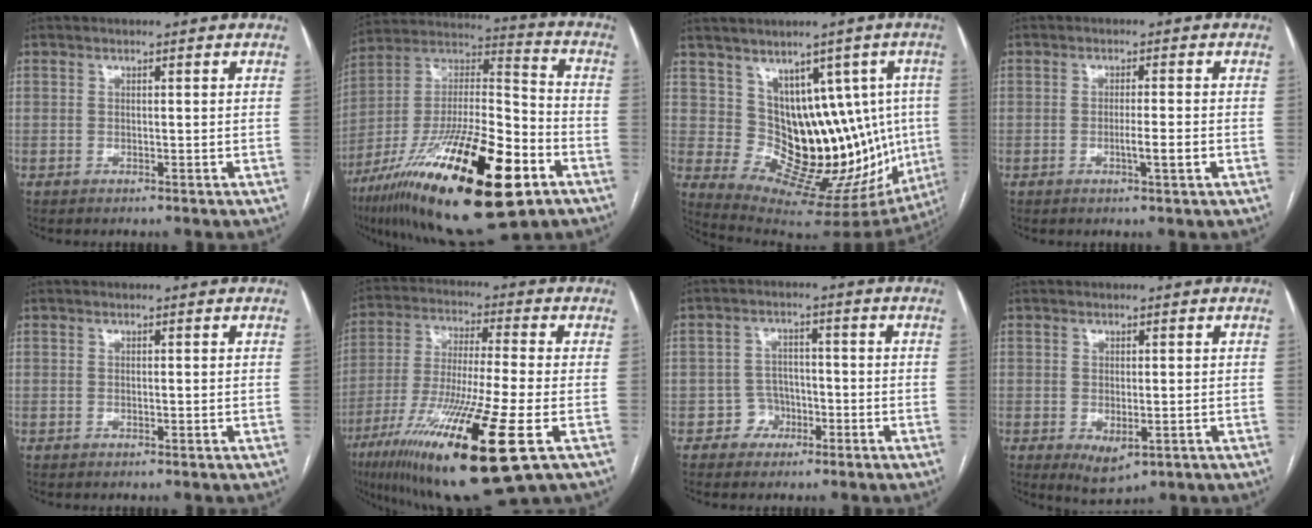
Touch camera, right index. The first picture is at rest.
{"total": 30.3, "force": [-14.8, 9.4, 24.8], "torque": [-0.431, -0.017, -0.240]}
{"total": 14.8, "force": [2.6, 9.1, 11.3], "torque": [-0.131, 0.026, 0.071]}
{"total": 3.2, "force": [-0.9, 0.0, 3.0], "torque": [-0.051, -0.004, -0.014]}
{"total": 0.0}
{"total": 20.8, "force": [-9.4, 1.3, 18.5], "torque": [-0.342, -0.049, -0.162]}
{"total": 3.8, "force": [-1.8, 3.3, 0.4], "torque": [0.003, 0.016, -0.031]}
{"total": 3.9, "force": [-1.2, 1.9, 3.1], "torque": [-0.047, -0.010, -0.003]}